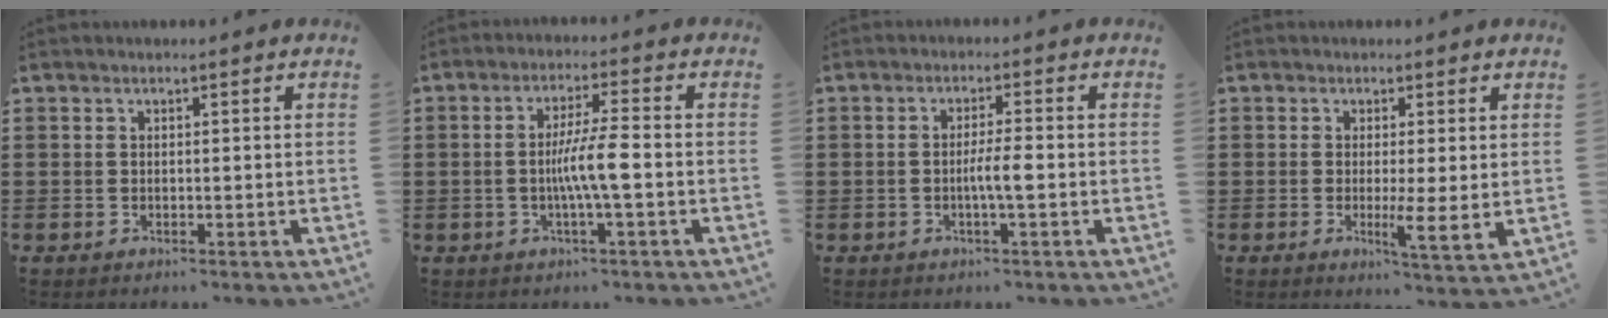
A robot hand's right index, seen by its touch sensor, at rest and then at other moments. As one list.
[{"total": 6.3, "force": [-1.0, 0.2, 6.2], "torque": [-0.117, -0.005, -0.024]}, {"total": 3.5, "force": [-0.8, 0.1, 3.4], "torque": [-0.069, -0.006, -0.018]}, {"total": 4.1, "force": [0.2, 0.4, 4.1], "torque": [-0.069, -0.008, 0.000]}]